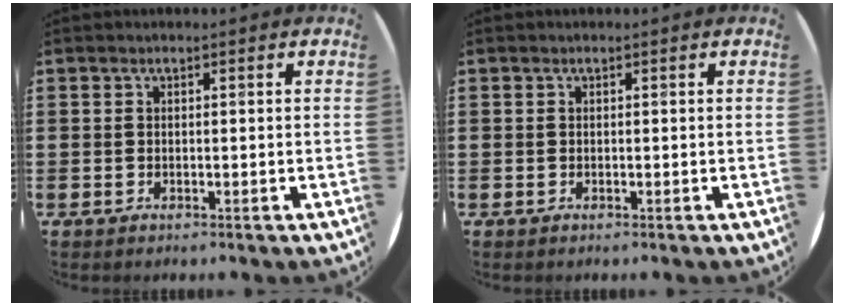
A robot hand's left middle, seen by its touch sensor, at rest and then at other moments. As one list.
[{"total": 0.0}]